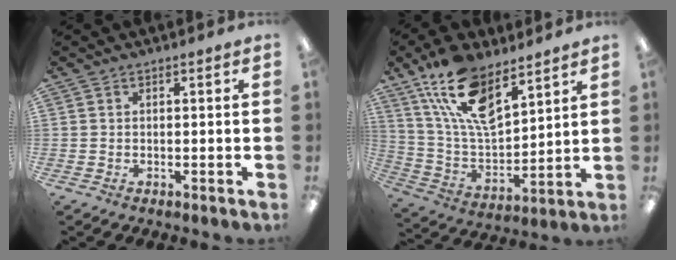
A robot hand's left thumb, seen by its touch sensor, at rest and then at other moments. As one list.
[{"total": 17.4, "force": [11.2, 7.7, 10.9], "torque": [-0.226, -0.060, 0.200]}]